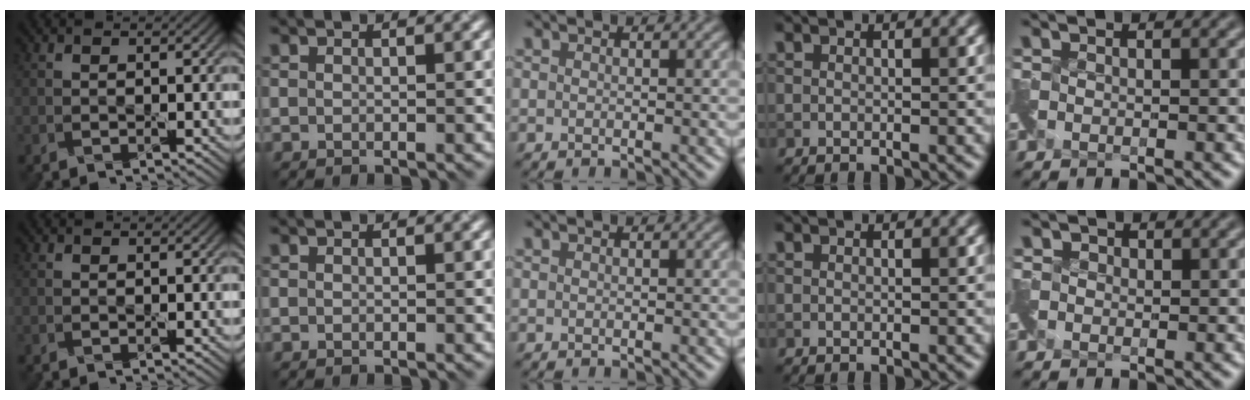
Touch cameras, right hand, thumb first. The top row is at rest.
{"little": {"total": 1.1, "force": [-0.2, 0.7, -0.9], "torque": [0.019, 0.000, -0.001]}}